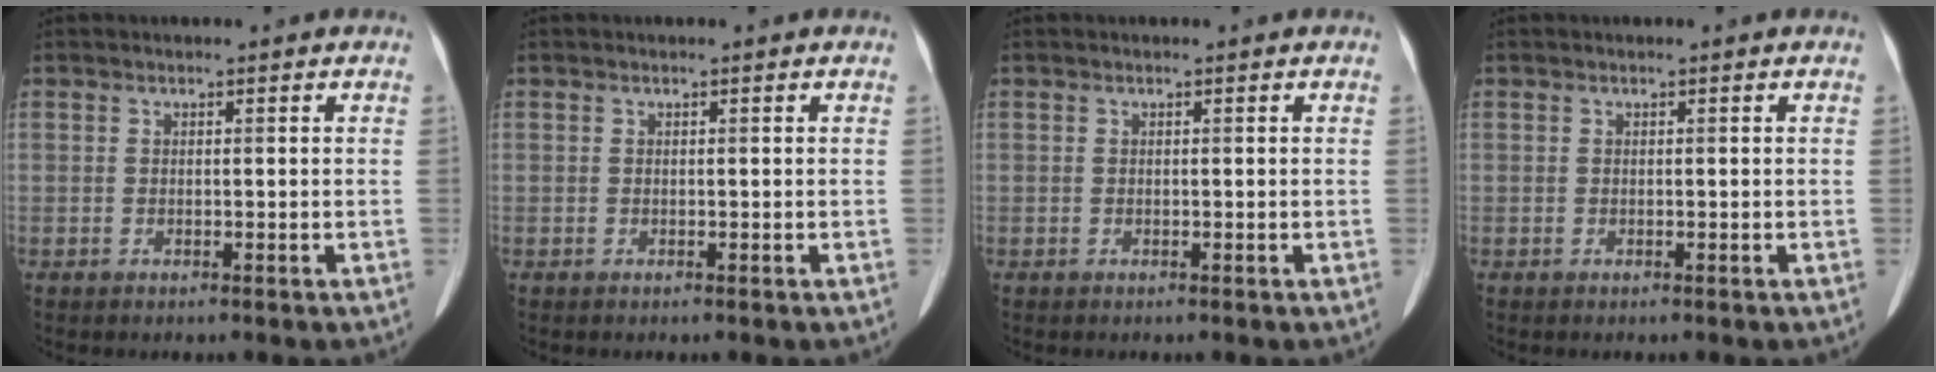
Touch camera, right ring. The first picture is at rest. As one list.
[{"total": 0.0}, {"total": 0.0}, {"total": 0.0}]